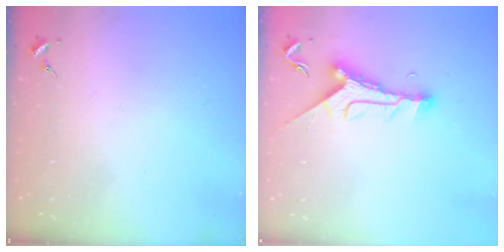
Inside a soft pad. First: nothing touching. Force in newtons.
{"total": 9.6, "press": 9.6, "slide": 0.5}